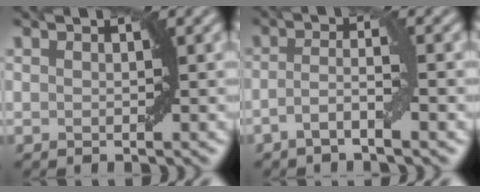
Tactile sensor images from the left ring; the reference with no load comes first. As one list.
[{"total": 2.7, "force": [-1.3, 0.3, 2.4], "torque": [-0.046, 0.009, -0.032]}]